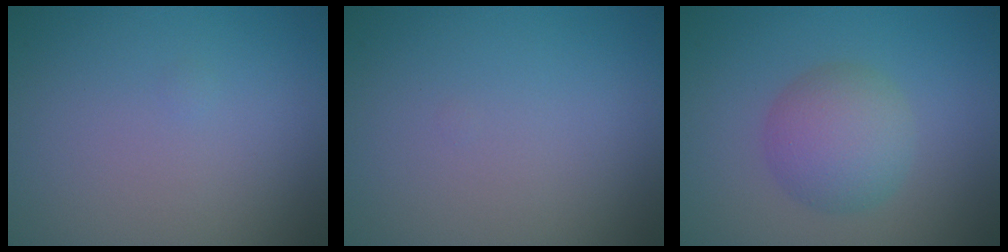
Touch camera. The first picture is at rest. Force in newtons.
{"total": 0.0}
{"total": 4.3, "press": 4.3, "slide": 0.1}